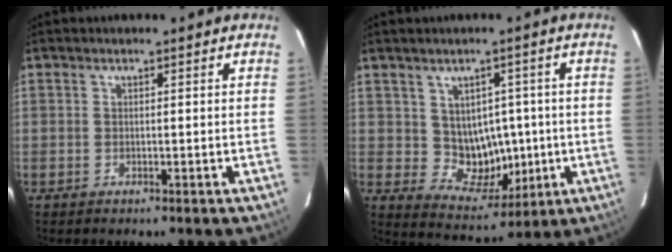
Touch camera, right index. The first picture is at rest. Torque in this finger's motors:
{"motor_torque": [0.20, 0.09, 0.24, 0.01]}